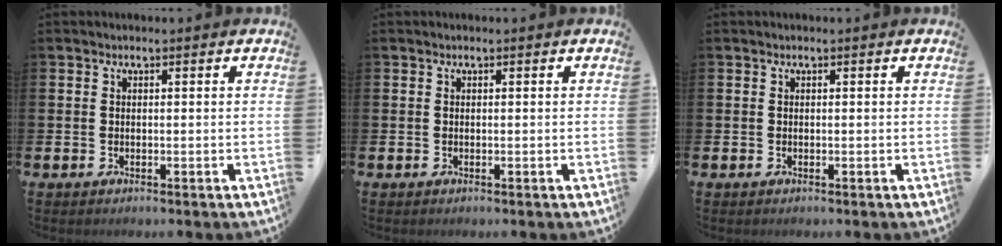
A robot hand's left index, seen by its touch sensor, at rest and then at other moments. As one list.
[{"total": 0.0}, {"total": 0.0}]